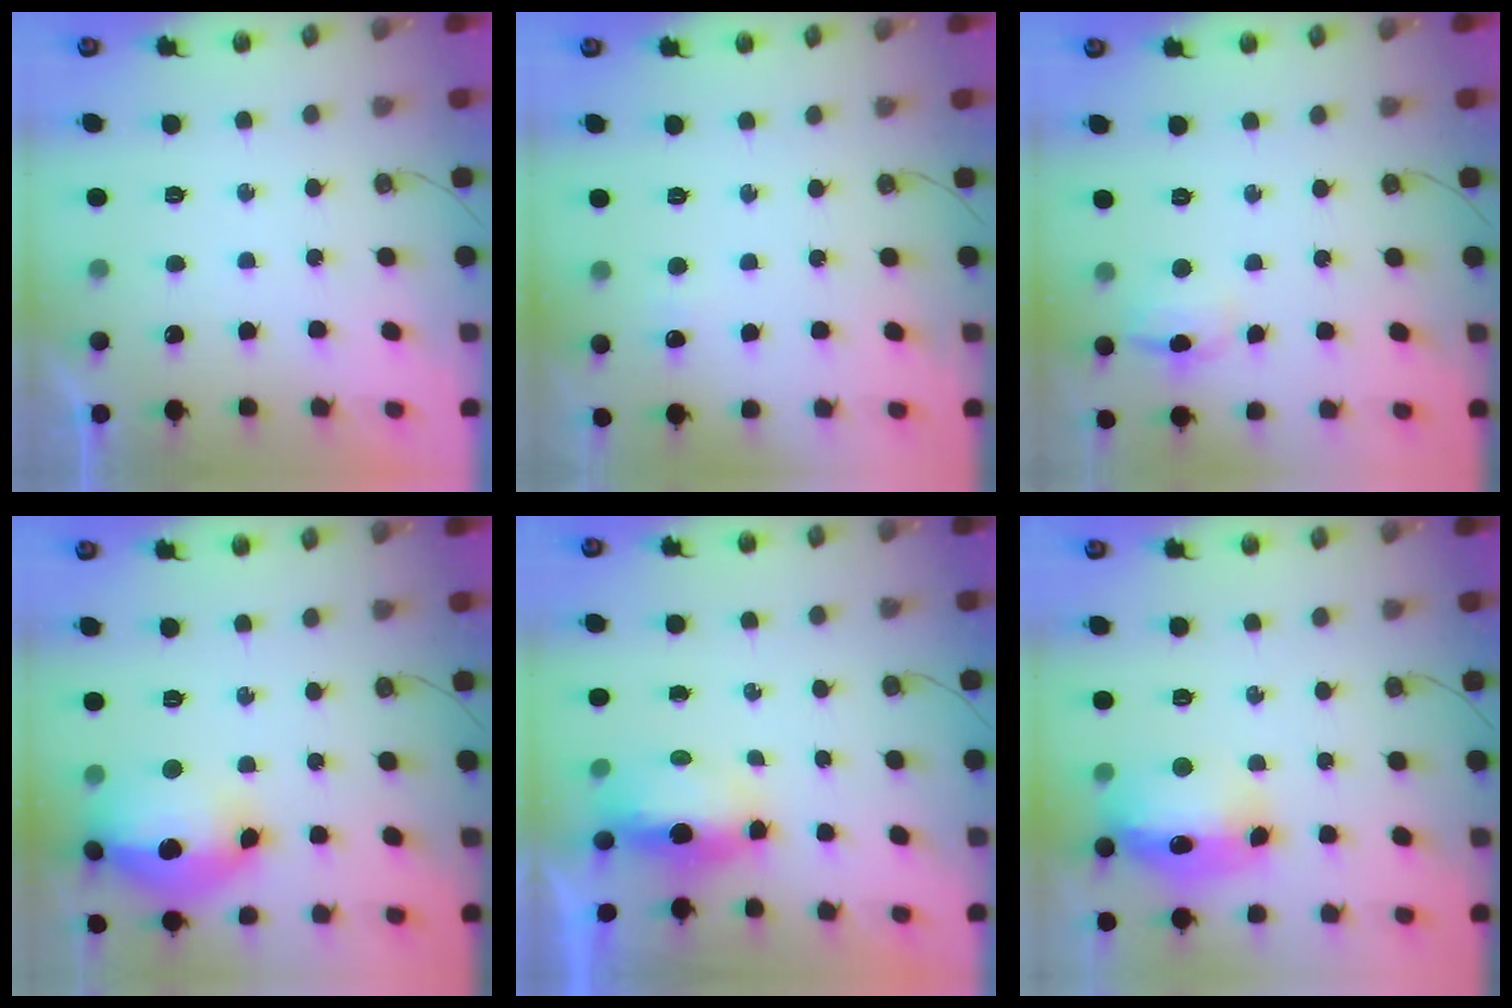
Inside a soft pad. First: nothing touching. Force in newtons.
{"total": 3.2, "press": 3.2, "slide": 0.4}
{"total": 6.9, "press": 6.7, "slide": 1.2}
{"total": 20.0, "press": 18.6, "slide": 7.3}
{"total": 10.5, "press": 7.5, "slide": 7.3}
{"total": 13.9, "press": 13.8, "slide": 1.5}